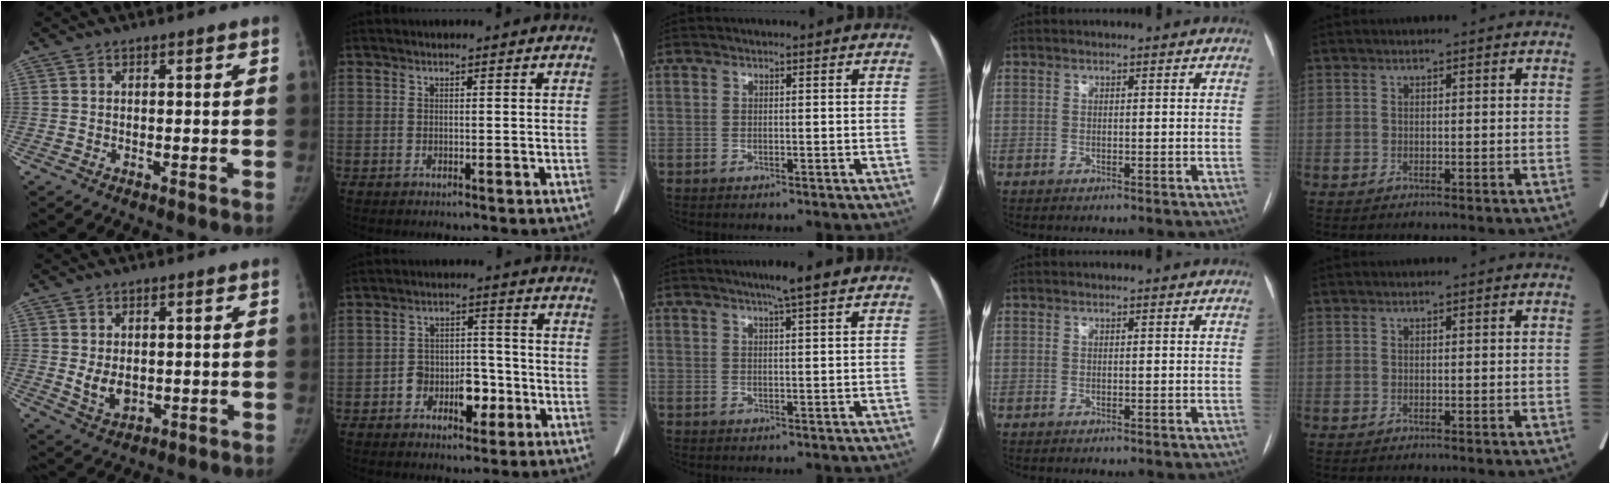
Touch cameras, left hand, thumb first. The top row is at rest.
{"thumb": {"total": 4.7, "force": [0.2, 3.3, 3.3], "torque": [-0.046, -0.012, 0.016]}, "index": {"total": 6.7, "force": [-2.9, 3.9, 4.7], "torque": [-0.074, 0.022, -0.043]}, "middle": {"total": 4.4, "force": [3.2, -0.1, 3.1], "torque": [-0.053, 0.008, 0.051]}}